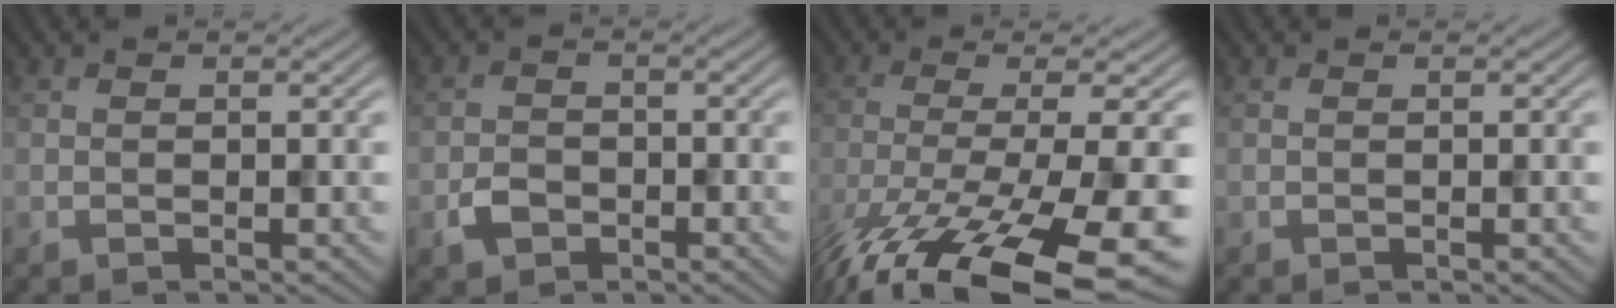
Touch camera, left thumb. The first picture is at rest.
{"total": 2.5, "force": [-1.4, 1.9, 0.9], "torque": [-0.020, -0.003, -0.031]}
{"total": 16.6, "force": [-10.4, 3.6, 12.5], "torque": [-0.233, -0.036, -0.159]}
{"total": 0.0}